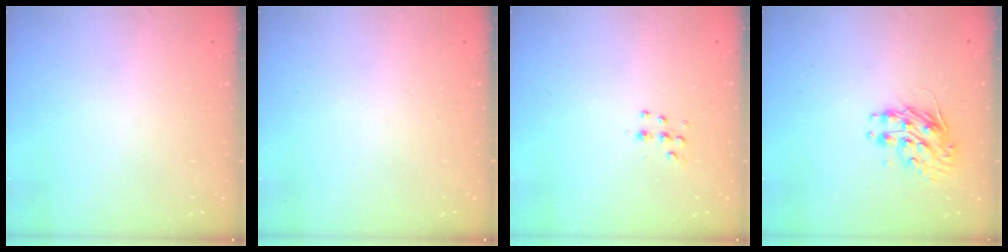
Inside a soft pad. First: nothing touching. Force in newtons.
{"total": 0.0}
{"total": 5.2, "press": 5.1, "slide": 1.0}
{"total": 8.9, "press": 8.9, "slide": 0.3}